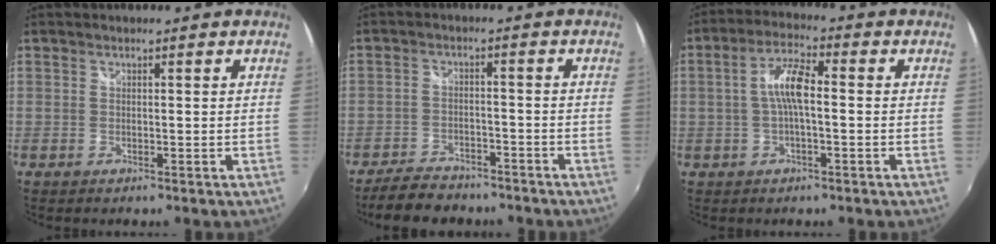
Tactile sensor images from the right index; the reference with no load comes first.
{"total": 9.5, "force": [-7.9, 4.0, 3.4], "torque": [-0.096, -0.003, -0.124]}
{"total": 6.5, "force": [-0.3, 1.7, 6.2], "torque": [-0.125, 0.015, -0.007]}